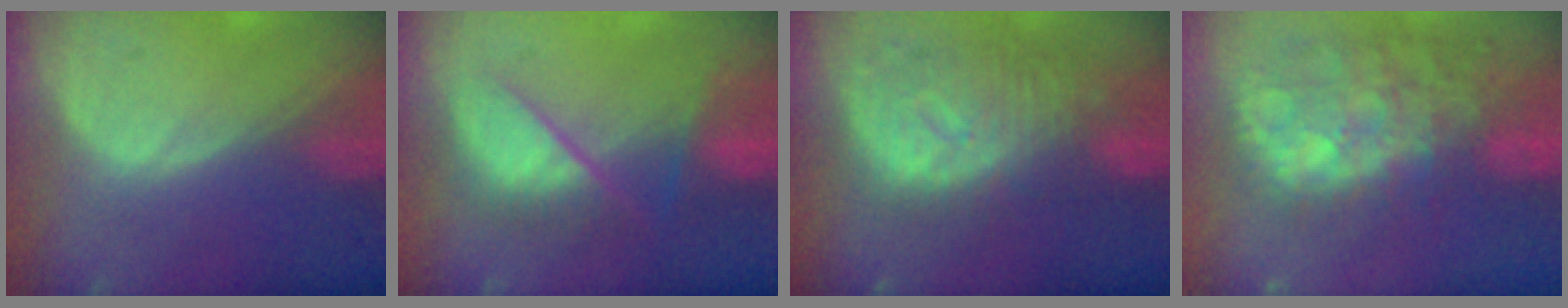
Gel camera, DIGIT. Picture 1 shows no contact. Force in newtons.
{"total": 7.2, "press": 7.2, "slide": 0.2}
{"total": 10.8, "press": 9.7, "slide": 4.8}
{"total": 12.9, "press": 11.6, "slide": 5.8}